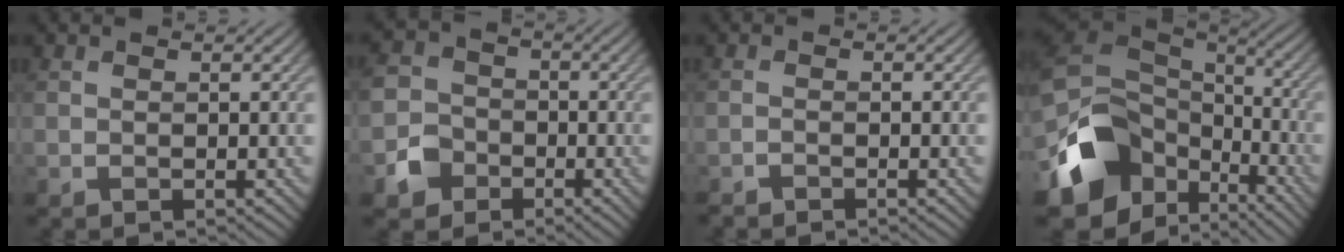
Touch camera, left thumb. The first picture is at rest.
{"total": 5.3, "force": [-2.6, 4.3, 1.8], "torque": [-0.049, 0.001, -0.063]}
{"total": 1.2, "force": [-1.2, -0.1, 0.3], "torque": [-0.007, 0.001, -0.025]}
{"total": 14.3, "force": [-6.3, 9.7, 8.3], "torque": [-0.201, -0.031, -0.108]}